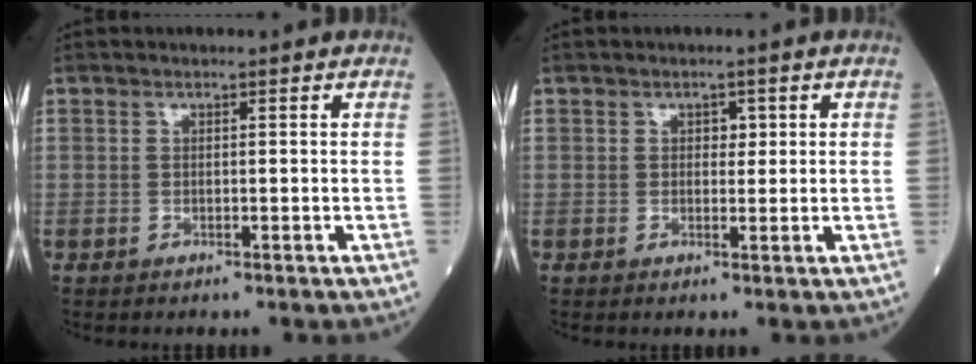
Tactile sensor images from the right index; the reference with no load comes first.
{"total": 1.6, "force": [0.5, 1.1, 1.0], "torque": [-0.008, 0.000, 0.005]}